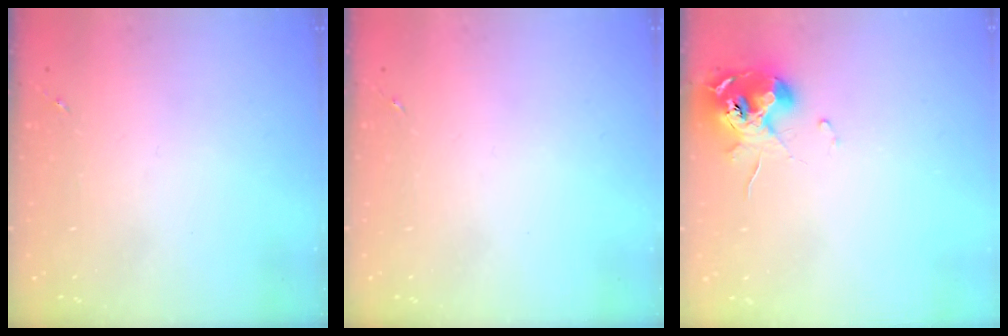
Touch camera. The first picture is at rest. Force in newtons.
{"total": 0.0}
{"total": 10.8, "press": 10.7, "slide": 1.2}